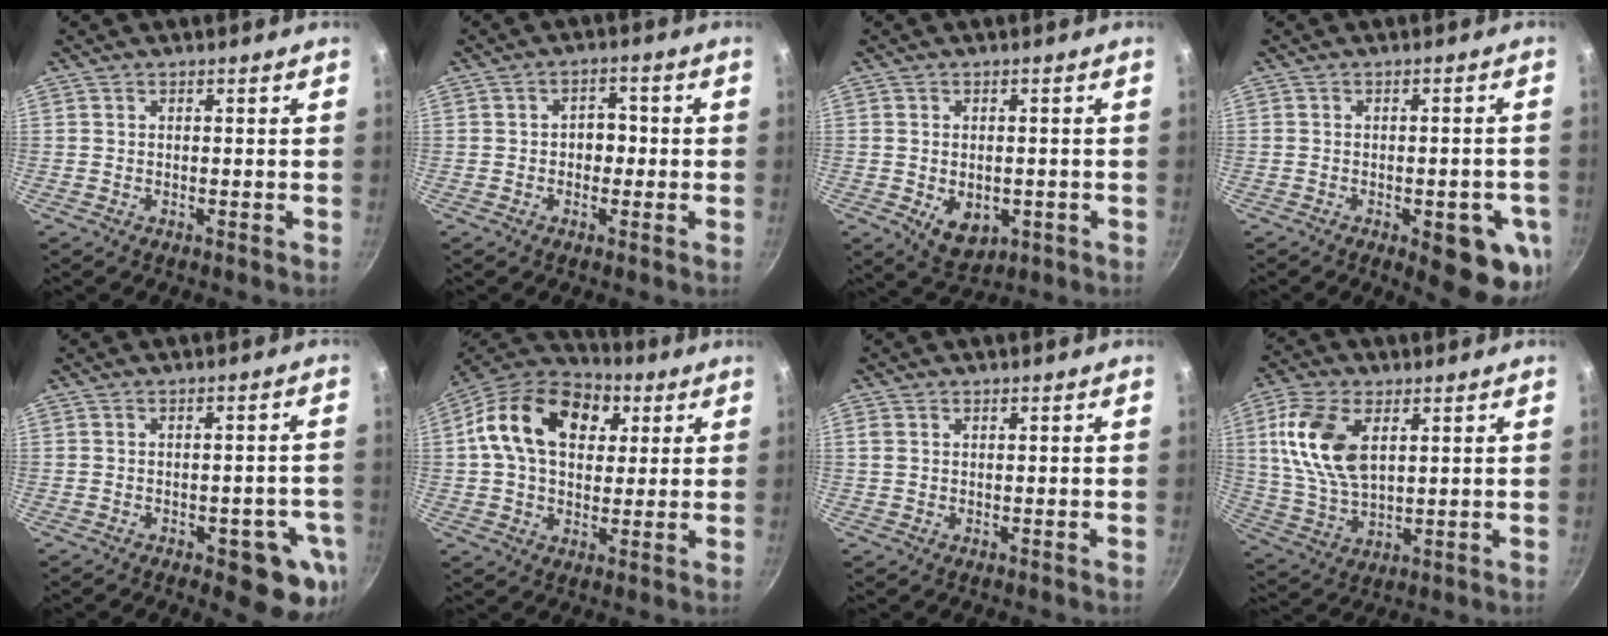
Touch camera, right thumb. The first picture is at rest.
{"total": 3.9, "force": [-0.4, 3.1, 2.4], "torque": [-0.004, 0.012, -0.010]}
{"total": 6.8, "force": [-1.4, 4.8, 4.7], "torque": [-0.054, -0.005, -0.008]}
{"total": 11.5, "force": [-4.0, 4.3, 9.9], "torque": [-0.085, 0.007, -0.047]}
{"total": 10.0, "force": [-3.7, 4.5, 8.1], "torque": [-0.053, 0.013, -0.042]}
{"total": 19.2, "force": [5.4, 13.2, 12.8], "torque": [-0.196, 0.011, 0.075]}
{"total": 1.6, "force": [0.6, 1.3, 0.9], "torque": [-0.015, 0.004, 0.012]}
{"total": 14.3, "force": [4.2, 8.0, 11.0], "torque": [-0.209, -0.010, 0.085]}